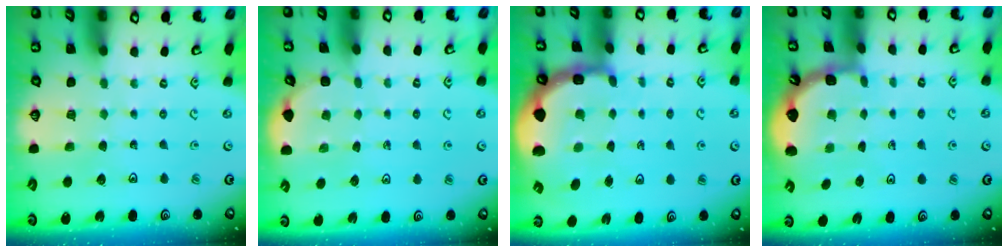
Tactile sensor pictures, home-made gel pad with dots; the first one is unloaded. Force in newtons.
{"total": 1.8, "press": 1.7, "slide": 0.0}
{"total": 4.6, "press": 4.5, "slide": 1.1}
{"total": 2.0, "press": 2.0, "slide": 0.2}